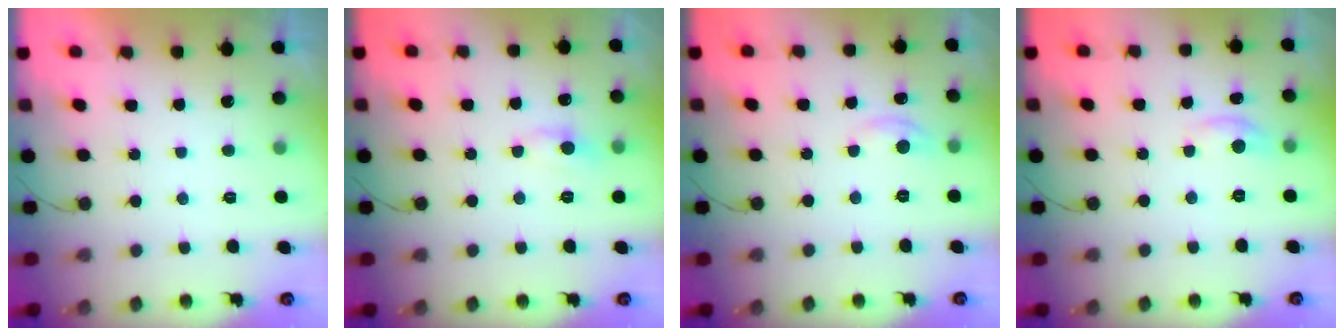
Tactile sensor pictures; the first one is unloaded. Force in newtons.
{"total": 5.6, "press": 5.6, "slide": 0.6}
{"total": 4.9, "press": 4.9, "slide": 0.6}
{"total": 4.2, "press": 4.2, "slide": 0.1}